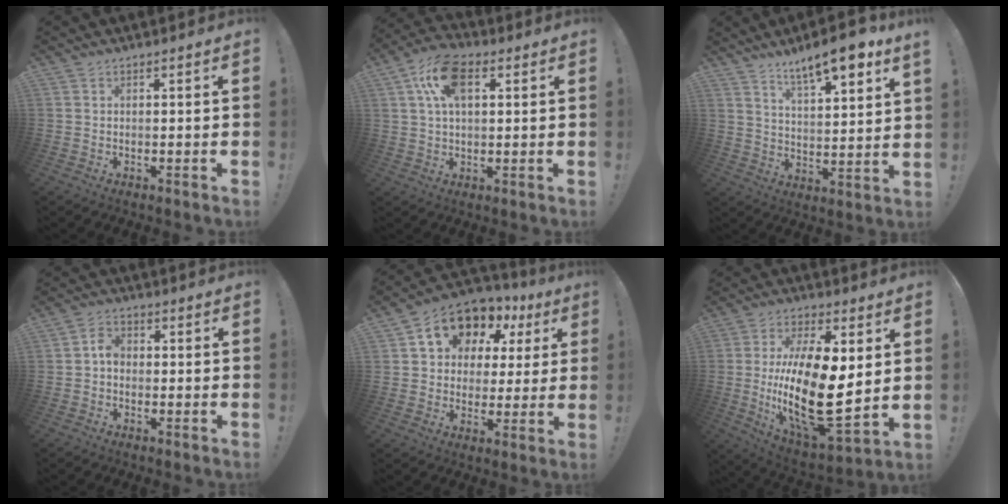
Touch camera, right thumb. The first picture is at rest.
{"total": 12.7, "force": [4.2, 7.2, 9.6], "torque": [-0.175, 0.006, 0.077]}
{"total": 11.7, "force": [8.8, 1.4, 7.6], "torque": [-0.133, -0.050, 0.145]}
{"total": 3.8, "force": [-0.8, 2.7, 2.6], "torque": [-0.036, 0.011, -0.016]}
{"total": 11.9, "force": [6.8, 8.2, 5.2], "torque": [-0.085, -0.048, 0.125]}
{"total": 24.2, "force": [0.8, 10.9, 21.6], "torque": [-0.407, -0.034, 0.021]}